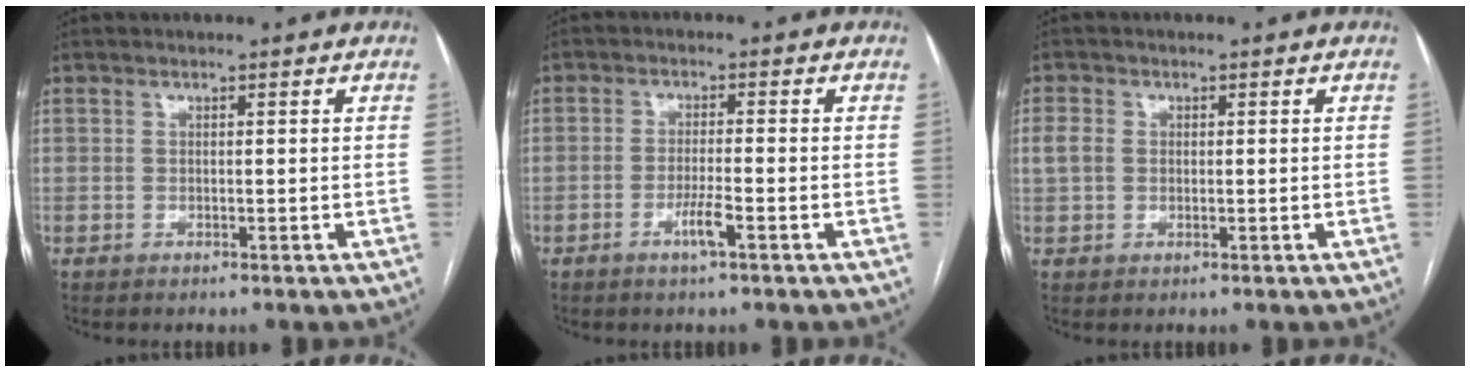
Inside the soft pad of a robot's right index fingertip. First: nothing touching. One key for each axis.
{"total": 3.4, "fx": -1.8, "fy": -0.1, "fz": 2.9, "tx": -0.059, "ty": -0.005, "tz": -0.036}
{"total": 2.6, "fx": 0.1, "fy": 2.0, "fz": 1.6, "tx": -0.050, "ty": 0.013, "tz": 0.003}